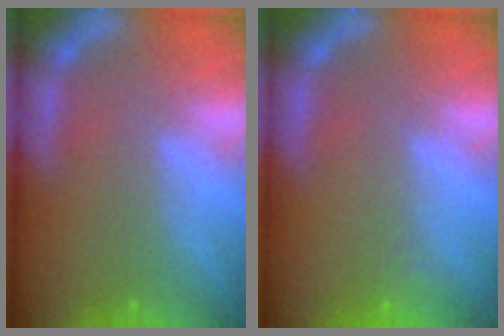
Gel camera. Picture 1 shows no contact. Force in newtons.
{"total": 1.4}